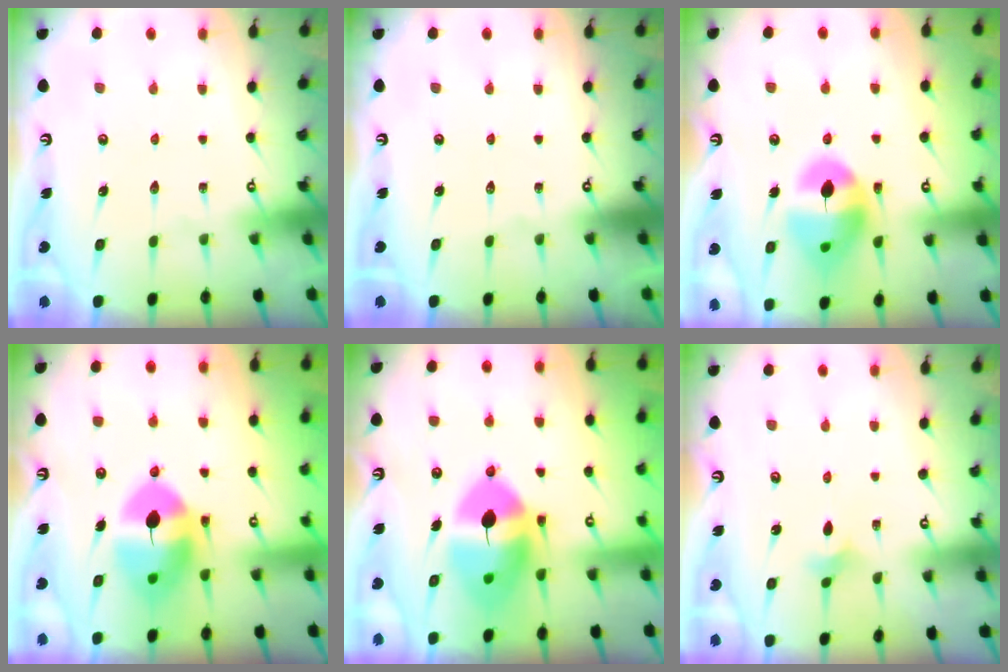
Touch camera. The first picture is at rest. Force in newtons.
{"total": 0.0}
{"total": 13.8, "press": 13.7, "slide": 1.5}
{"total": 10.9, "press": 10.8, "slide": 1.7}
{"total": 13.7, "press": 13.5, "slide": 2.2}
{"total": 1.8, "press": 1.7, "slide": 0.5}